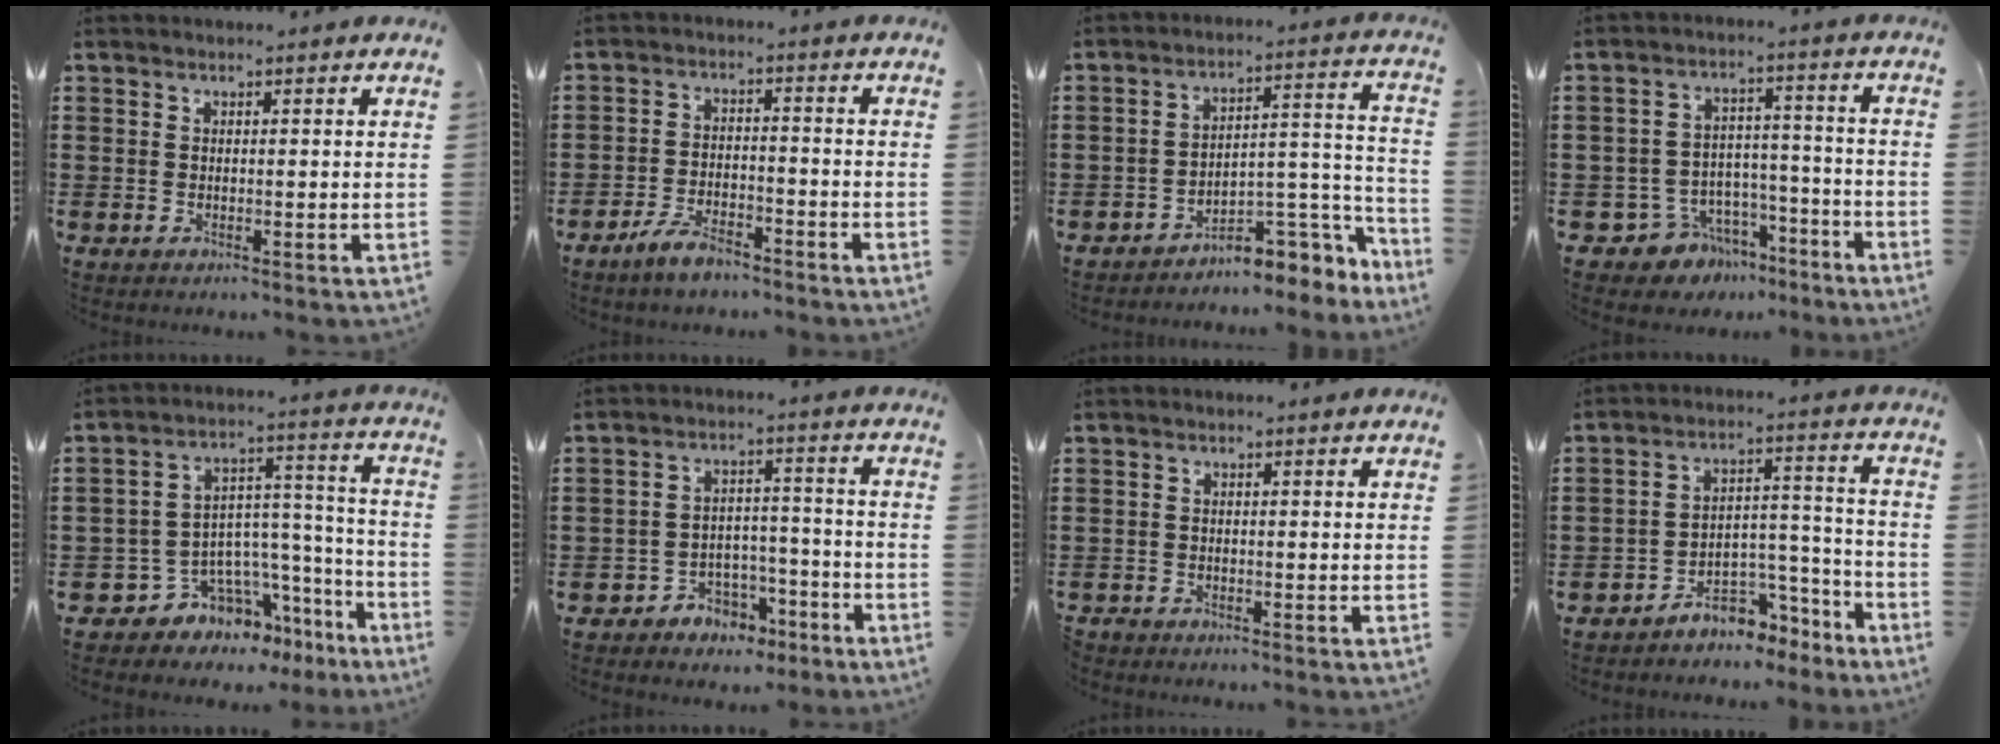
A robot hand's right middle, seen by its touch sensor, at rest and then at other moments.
{"total": 4.9, "force": [-4.1, 1.3, 2.4], "torque": [-0.053, 0.004, -0.079]}
{"total": 5.3, "force": [-4.4, 2.0, 2.0], "torque": [-0.027, -0.006, -0.085]}
{"total": 6.4, "force": [-5.1, 3.8, 0.4], "torque": [-0.025, 0.022, -0.098]}
{"total": 6.9, "force": [-5.5, 3.9, 1.1], "torque": [-0.043, -0.011, -0.101]}
{"total": 4.5, "force": [-3.8, 2.4, 0.3], "torque": [-0.017, 0.013, -0.076]}
{"total": 0.9, "force": [-0.9, 0.2, -0.1], "torque": [0.000, 0.003, -0.020]}
{"total": 5.2, "force": [-4.6, 2.2, 1.0], "torque": [-0.024, 0.010, -0.091]}